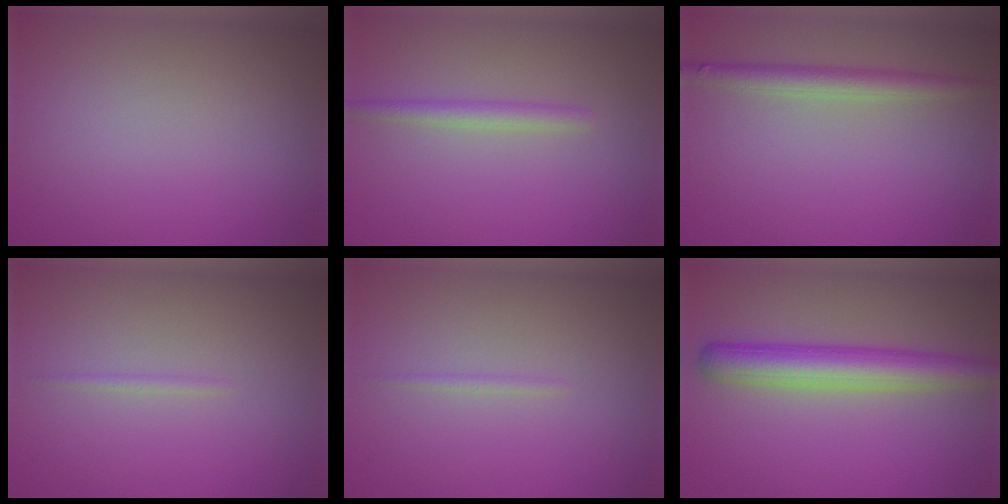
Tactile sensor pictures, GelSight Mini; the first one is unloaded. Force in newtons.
{"total": 1.7, "press": 1.7, "slide": 0.1}
{"total": 2.6, "press": 2.6, "slide": 0.1}
{"total": 0.6, "press": 0.6, "slide": 0.1}
{"total": 0.6, "press": 0.6, "slide": 0.1}
{"total": 5.5, "press": 5.5, "slide": 0.3}